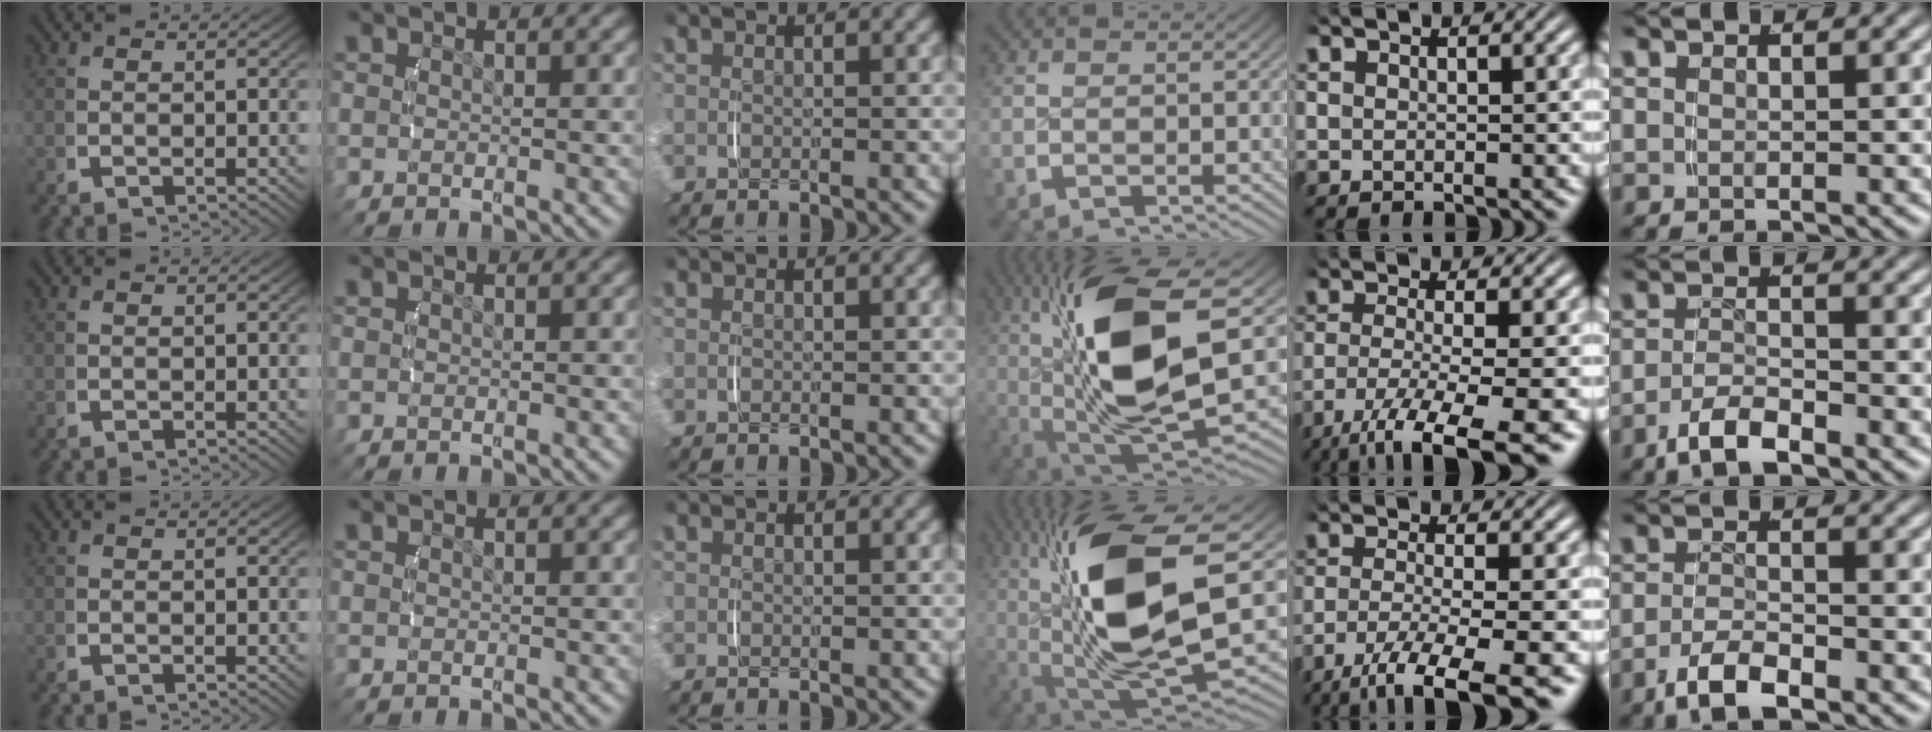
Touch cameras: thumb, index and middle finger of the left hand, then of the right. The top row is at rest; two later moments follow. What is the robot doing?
{"motion": "lift_and_place", "object": "camera"}